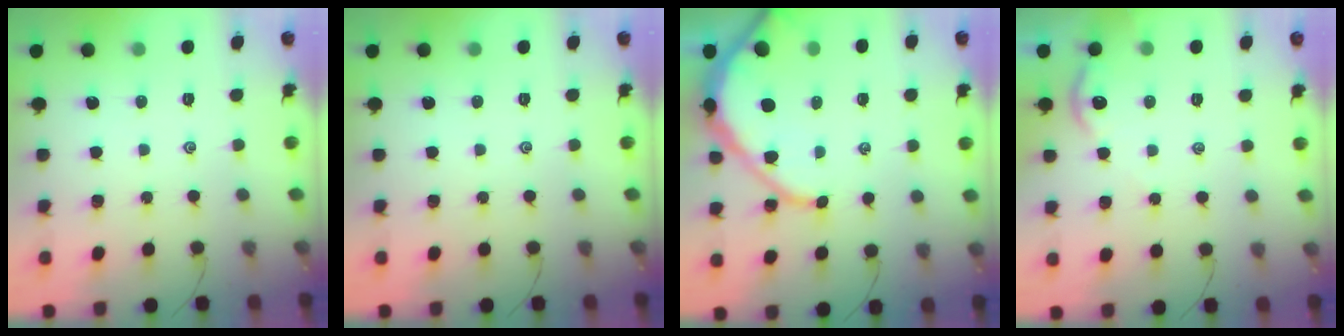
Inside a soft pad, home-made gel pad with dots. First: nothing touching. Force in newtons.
{"total": 0.0}
{"total": 11.3, "press": 11.2, "slide": 1.1}
{"total": 1.7, "press": 1.7, "slide": 0.4}